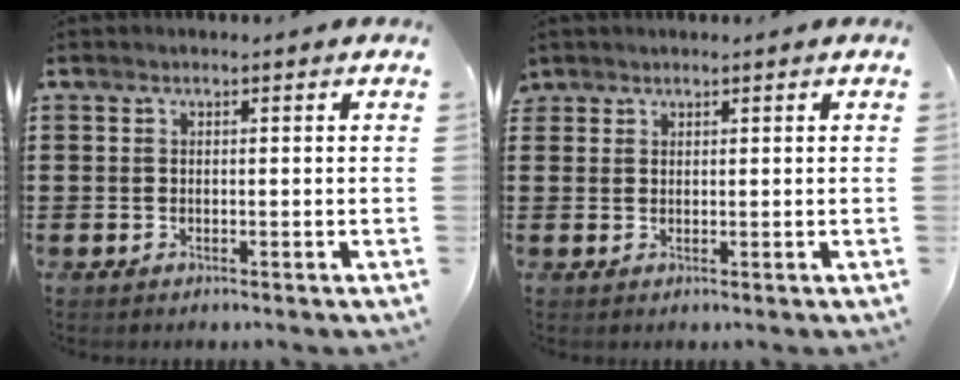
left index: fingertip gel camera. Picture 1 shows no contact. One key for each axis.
{"total": 1.3, "fx": 1.1, "fy": 0.6, "fz": 0.0, "tx": -0.002, "ty": 0.003, "tz": 0.023}